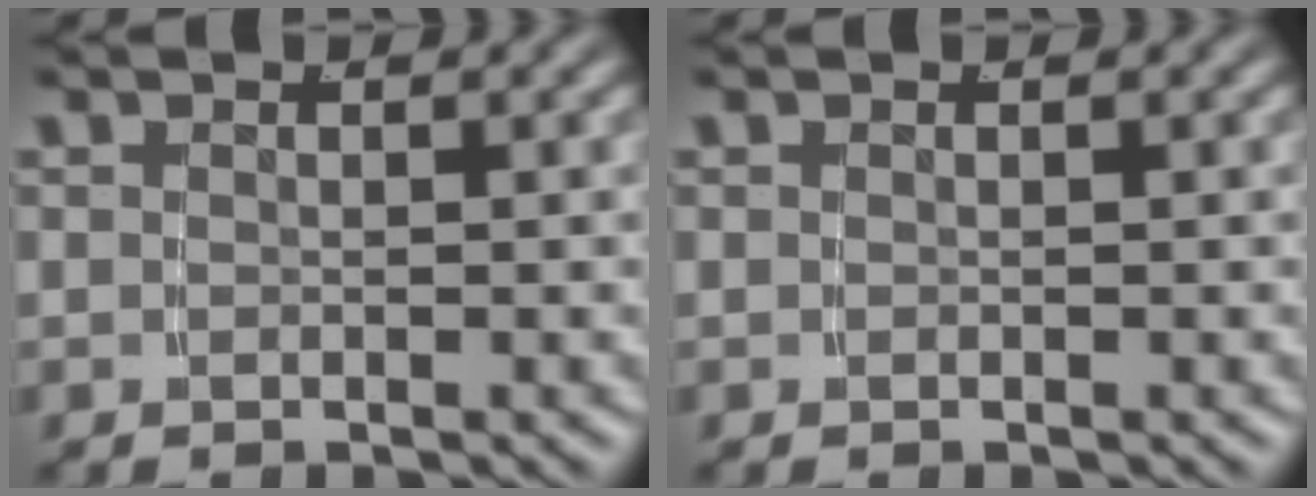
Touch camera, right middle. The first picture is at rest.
{"total": 0.0}